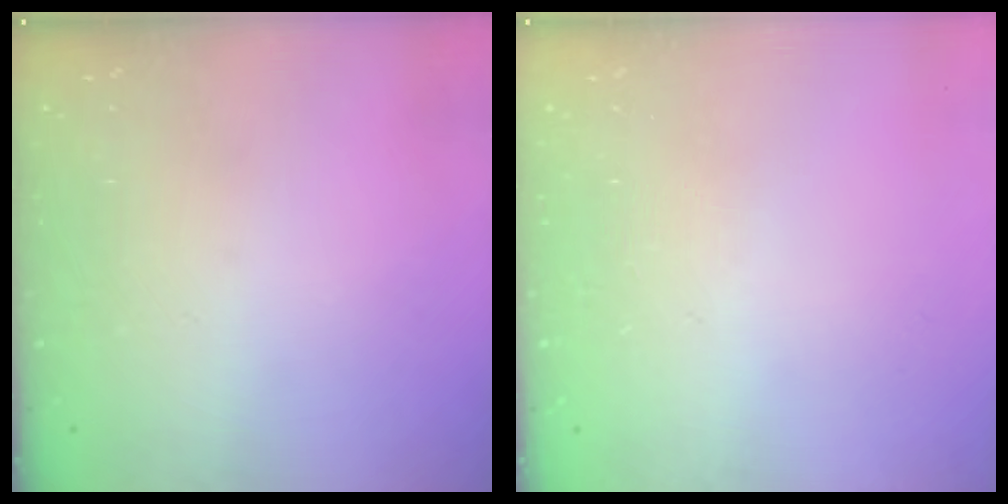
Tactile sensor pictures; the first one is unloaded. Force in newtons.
{"total": 0.0}